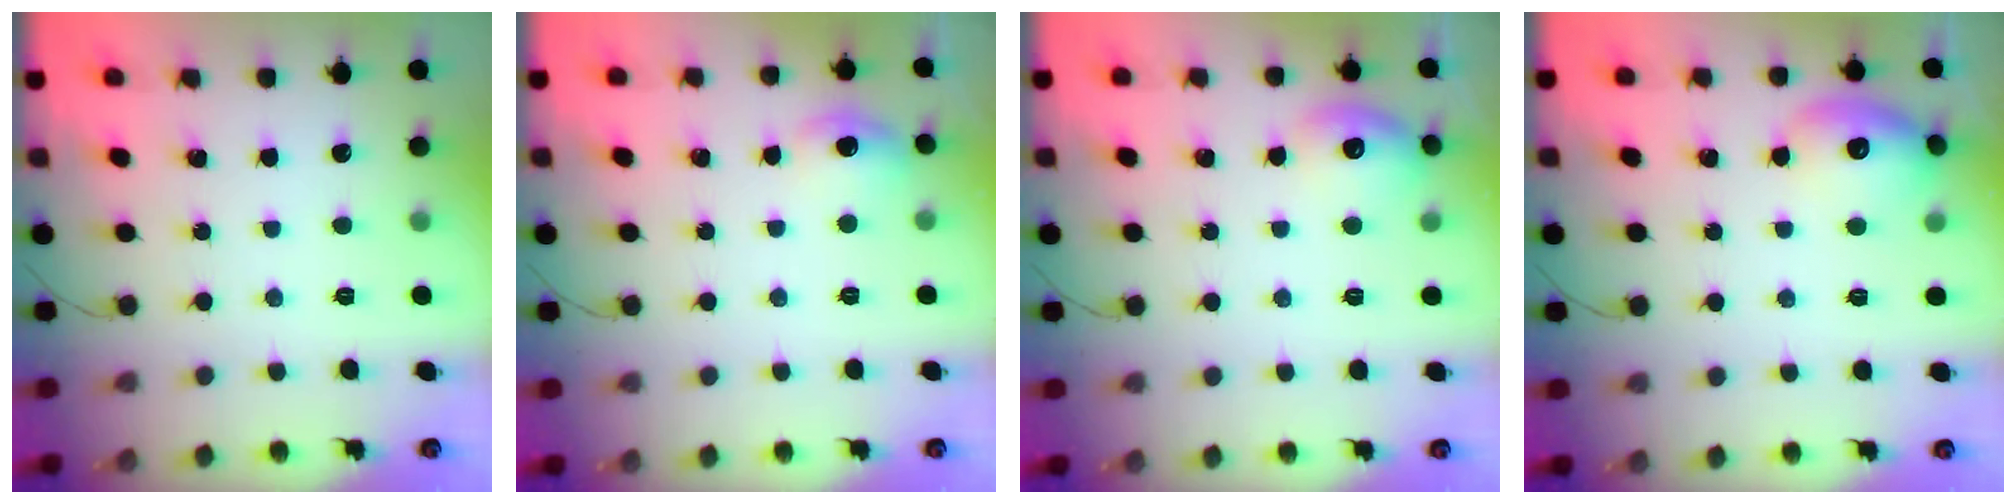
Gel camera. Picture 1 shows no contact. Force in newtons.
{"total": 6.4, "press": 6.1, "slide": 1.9}
{"total": 10.3, "press": 10.2, "slide": 1.3}
{"total": 13.5, "press": 13.4, "slide": 1.1}